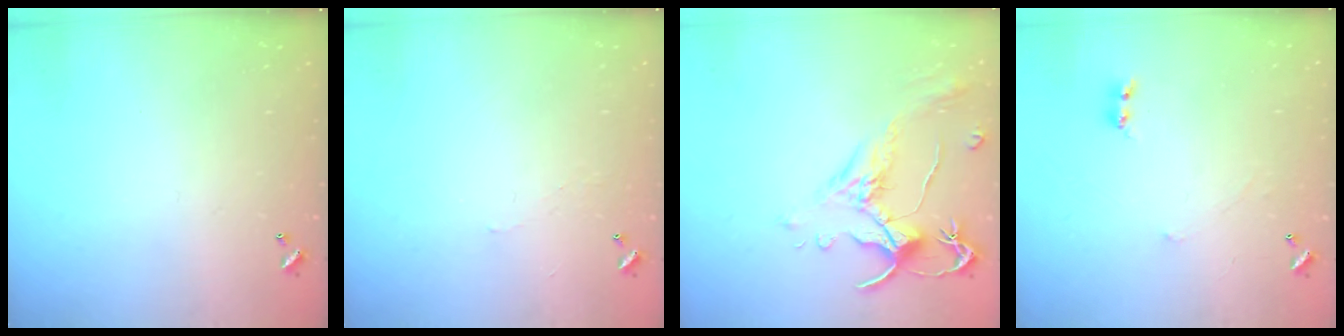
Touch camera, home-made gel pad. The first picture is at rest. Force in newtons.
{"total": 2.1, "press": 2.1, "slide": 0.6}
{"total": 1.5, "press": 1.0, "slide": 1.1}
{"total": 0.9, "press": 0.8, "slide": 0.3}